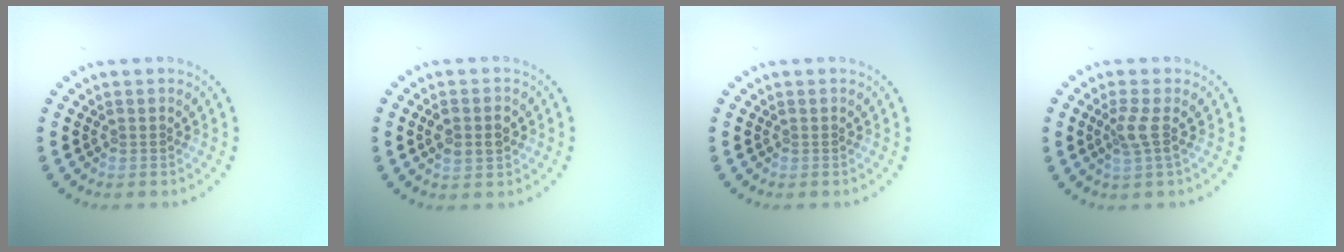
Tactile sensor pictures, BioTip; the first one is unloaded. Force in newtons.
{"total": 2.2, "press": 2.2, "slide": 0.1}
{"total": 0.0}
{"total": 2.0, "press": 1.4, "slide": 1.4}